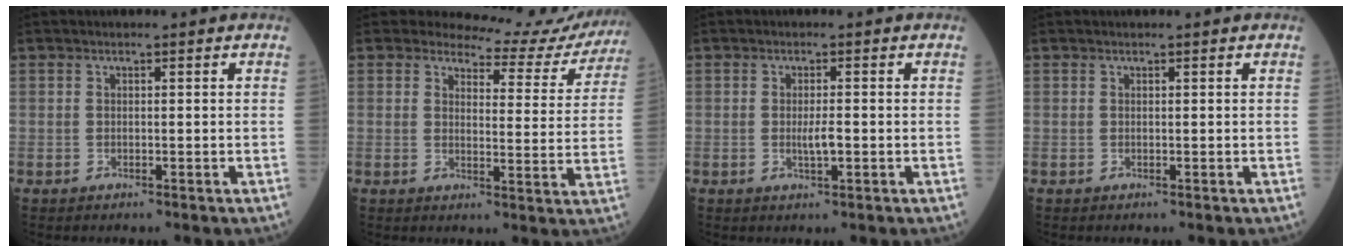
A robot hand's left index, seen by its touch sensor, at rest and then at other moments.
{"total": 12.2, "force": [11.9, 2.6, 0.1], "torque": [0.022, -0.060, 0.114]}
{"total": 2.1, "force": [-0.5, 0.3, 2.0], "torque": [-0.038, -0.005, -0.009]}
{"total": 0.0}